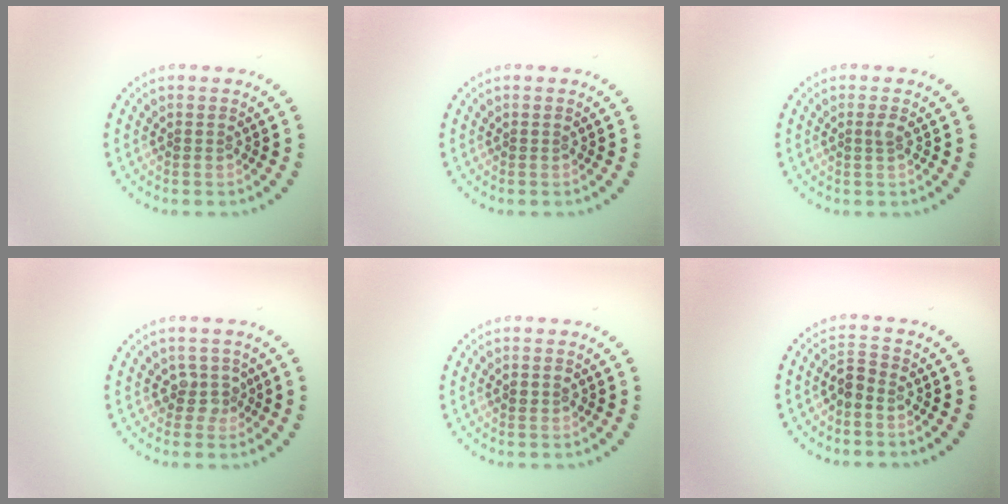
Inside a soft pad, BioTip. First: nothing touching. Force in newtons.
{"total": 0.0}
{"total": 0.8, "press": 0.6, "slide": 0.5}
{"total": 1.7, "press": 1.2, "slide": 1.2}
{"total": 1.1, "press": 1.0, "slide": 0.3}
{"total": 1.6, "press": 1.4, "slide": 0.8}